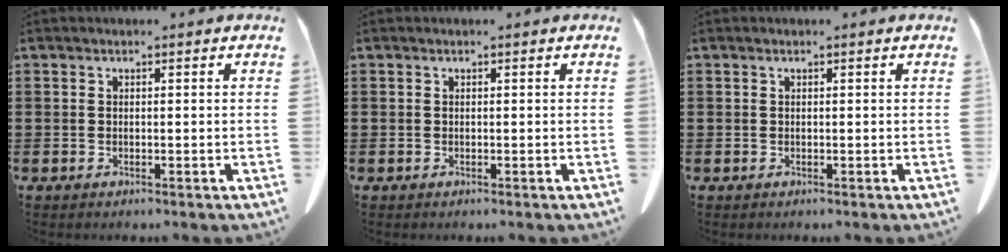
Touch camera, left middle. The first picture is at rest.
{"total": 0.0}
{"total": 0.0}